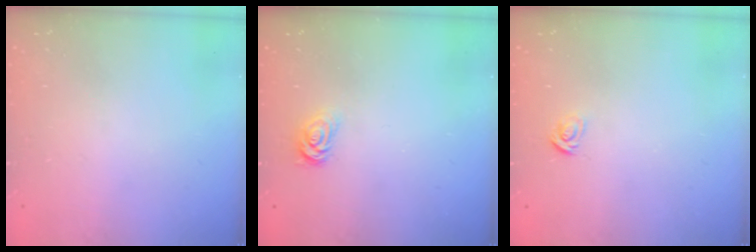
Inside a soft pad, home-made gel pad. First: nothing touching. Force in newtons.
{"total": 2.5, "press": 2.5, "slide": 0.4}
{"total": 2.6, "press": 2.6, "slide": 0.2}